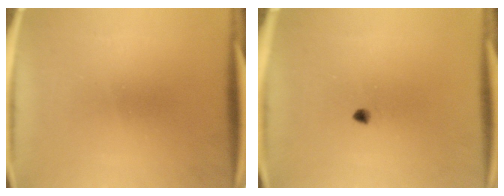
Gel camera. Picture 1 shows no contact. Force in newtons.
{"total": 1.1}